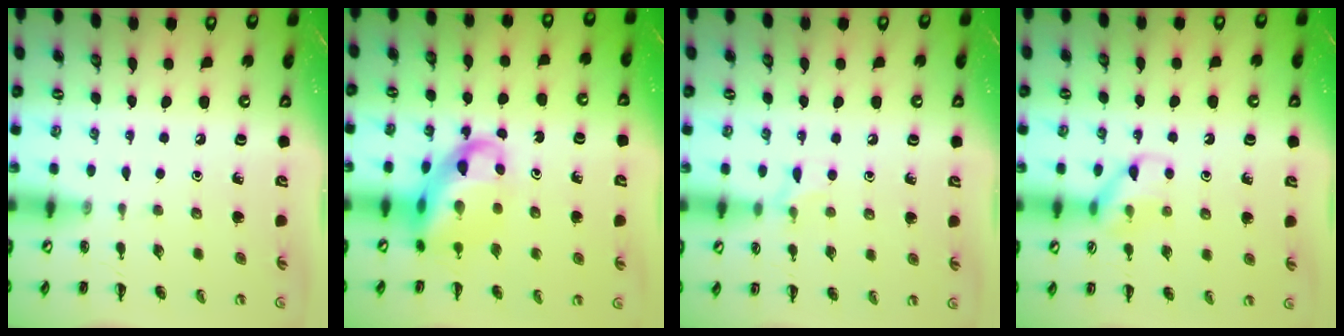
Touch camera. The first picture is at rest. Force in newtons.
{"total": 11.7, "press": 11.3, "slide": 2.7}
{"total": 5.5, "press": 5.2, "slide": 2.0}
{"total": 9.1, "press": 9.1, "slide": 0.6}